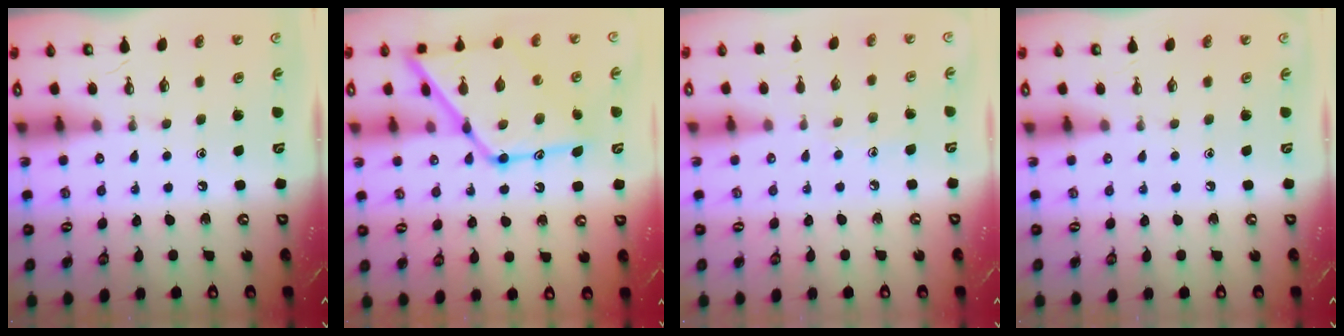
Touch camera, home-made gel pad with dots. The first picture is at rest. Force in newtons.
{"total": 22.1, "press": 22.0, "slide": 1.8}
{"total": 4.7, "press": 4.7, "slide": 0.4}
{"total": 0.0}